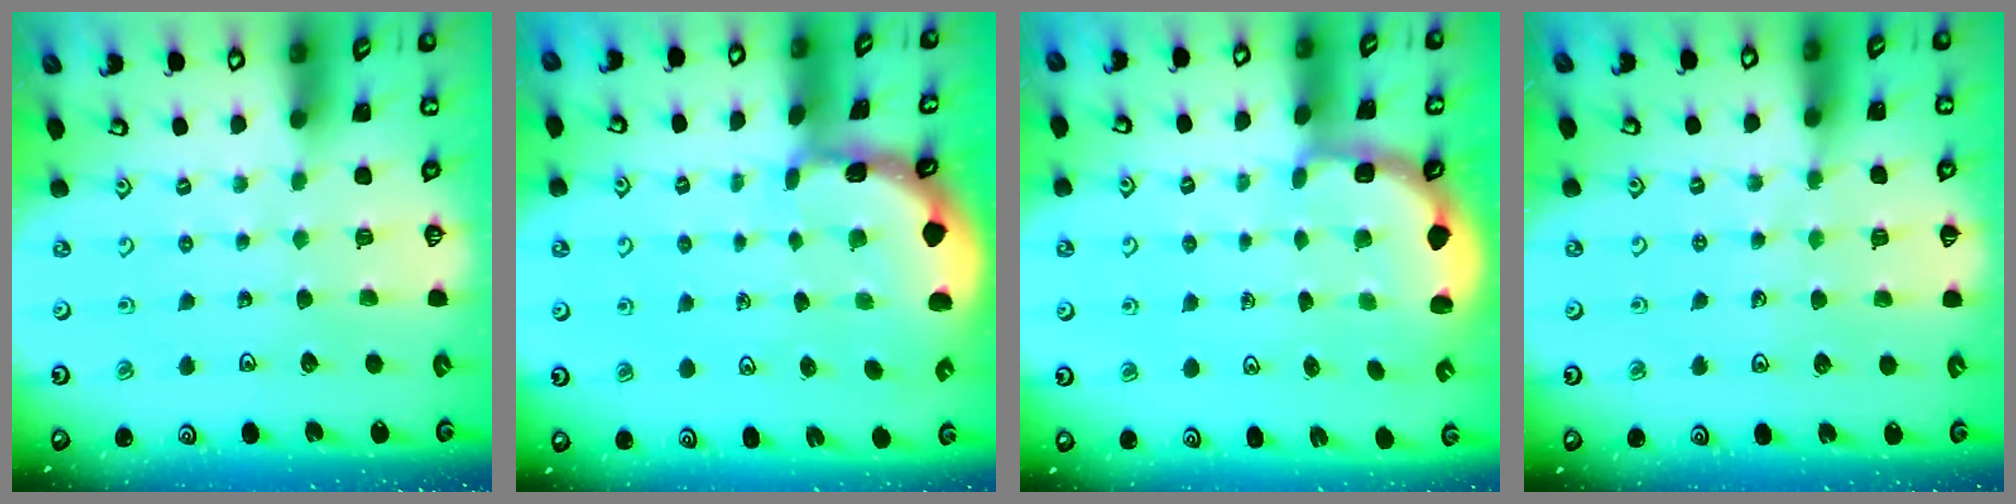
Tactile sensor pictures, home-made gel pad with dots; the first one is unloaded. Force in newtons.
{"total": 2.6, "press": 2.6, "slide": 0.3}
{"total": 2.8, "press": 2.3, "slide": 1.7}
{"total": 4.9, "press": 4.7, "slide": 1.6}